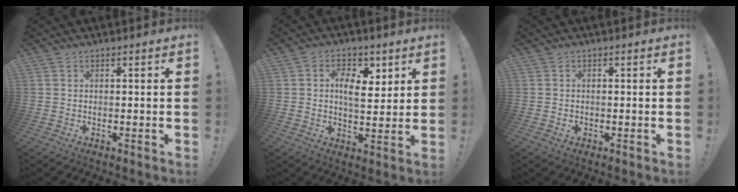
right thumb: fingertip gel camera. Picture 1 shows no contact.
{"total": 8.3, "force": [3.3, 5.1, 5.6], "torque": [-0.079, -0.016, 0.056]}
{"total": 0.7, "force": [-0.2, 0.6, 0.2], "torque": [-0.001, 0.001, -0.005]}